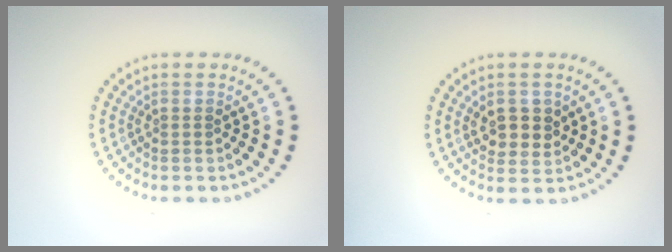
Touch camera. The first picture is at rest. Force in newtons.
{"total": 2.8, "press": 2.7, "slide": 0.8}